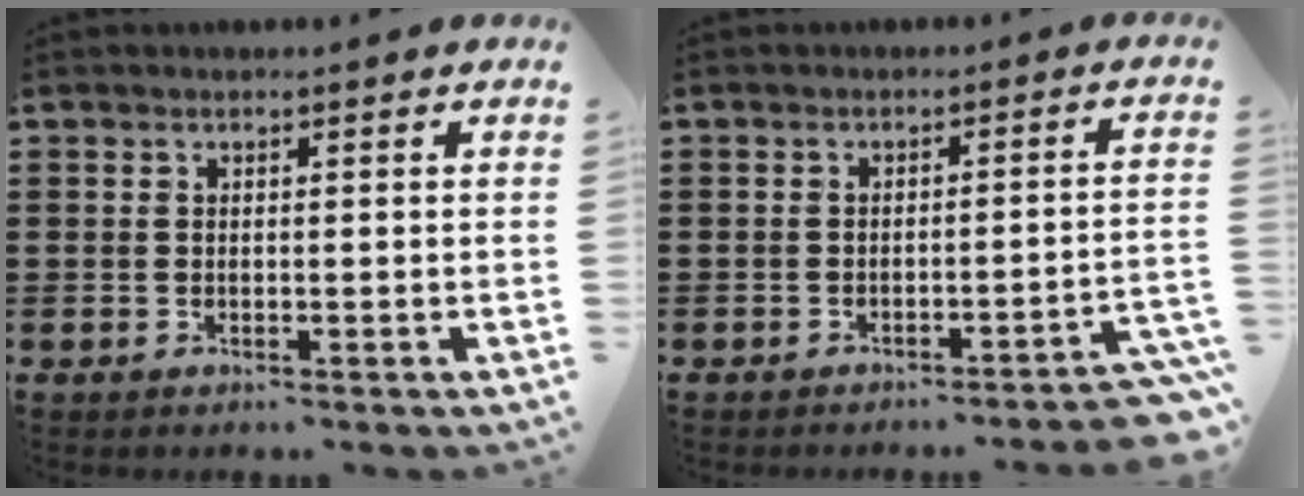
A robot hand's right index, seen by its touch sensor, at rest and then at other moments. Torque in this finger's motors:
{"motor_torque": [1.54, -0.59, -0.03, -0.06]}